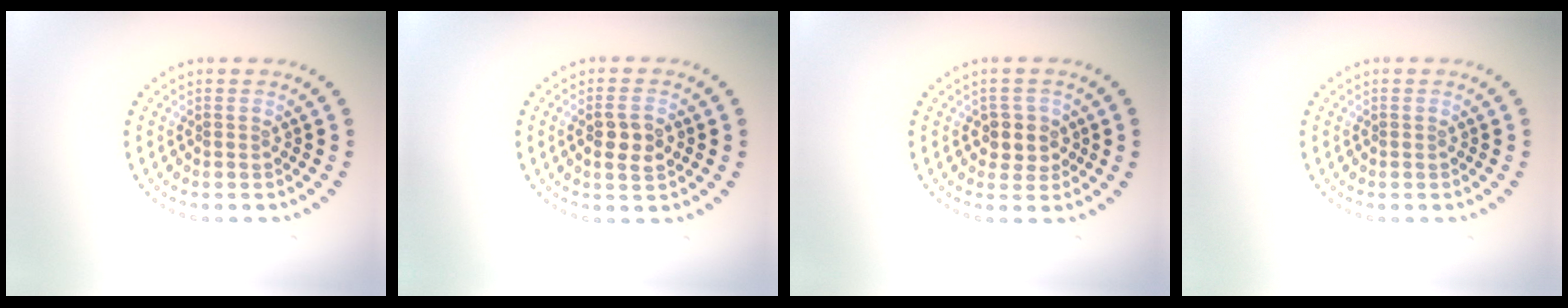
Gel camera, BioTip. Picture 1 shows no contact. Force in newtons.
{"total": 2.5, "press": 2.5, "slide": 0.4}
{"total": 2.4, "press": 2.1, "slide": 1.0}
{"total": 0.0}